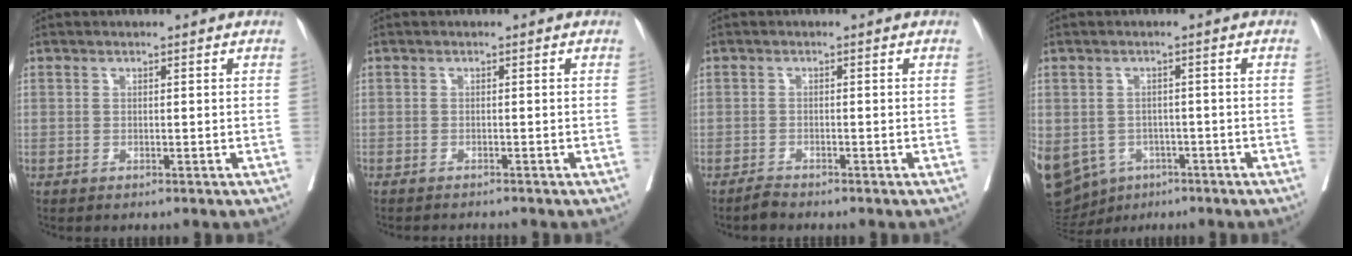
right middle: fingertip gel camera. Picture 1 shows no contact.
{"total": 2.1, "force": [-2.0, 0.0, 0.4], "torque": [-0.005, -0.005, -0.029]}
{"total": 1.2, "force": [-1.2, 0.0, 0.2], "torque": [-0.006, -0.004, -0.021]}
{"total": 25.1, "force": [-10.5, 20.0, 10.8], "torque": [-0.376, -0.018, -0.146]}